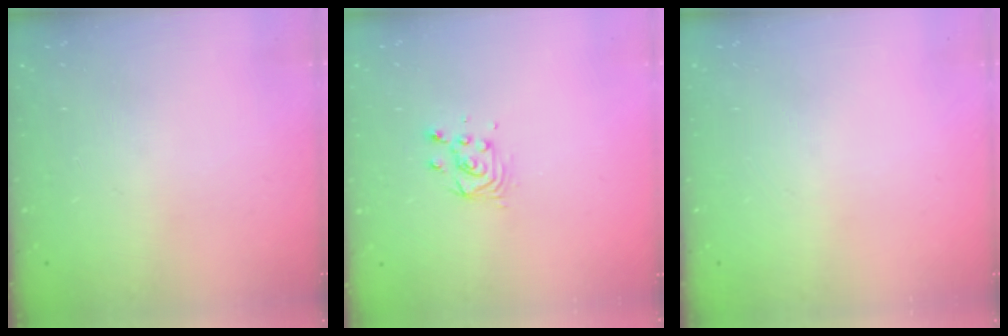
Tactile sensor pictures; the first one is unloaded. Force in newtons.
{"total": 3.9, "press": 3.9, "slide": 0.3}
{"total": 0.0}